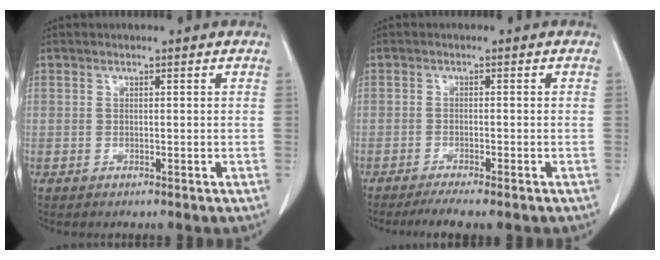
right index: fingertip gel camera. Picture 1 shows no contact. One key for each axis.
{"total": 4.6, "fx": -3.7, "fy": 0.1, "fz": 2.7, "tx": -0.039, "ty": -0.009, "tz": -0.058}